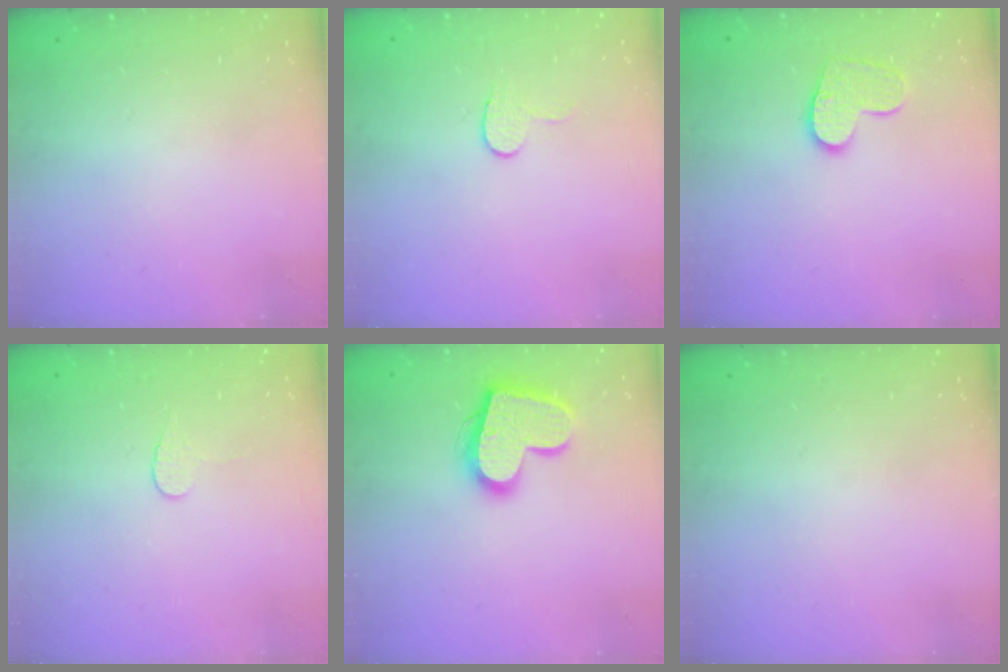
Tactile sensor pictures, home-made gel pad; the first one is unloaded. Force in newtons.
{"total": 6.2, "press": 6.2, "slide": 0.5}
{"total": 10.4, "press": 10.4, "slide": 0.7}
{"total": 3.9, "press": 3.9, "slide": 0.4}
{"total": 17.9, "press": 17.9, "slide": 1.3}
{"total": 0.0}